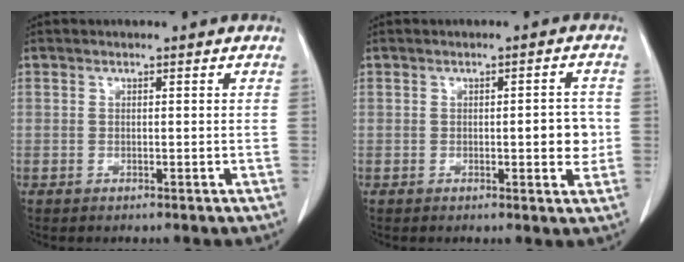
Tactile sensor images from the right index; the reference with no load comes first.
{"total": 4.0, "force": [-0.4, 1.2, 3.8], "torque": [-0.047, 0.001, -0.004]}